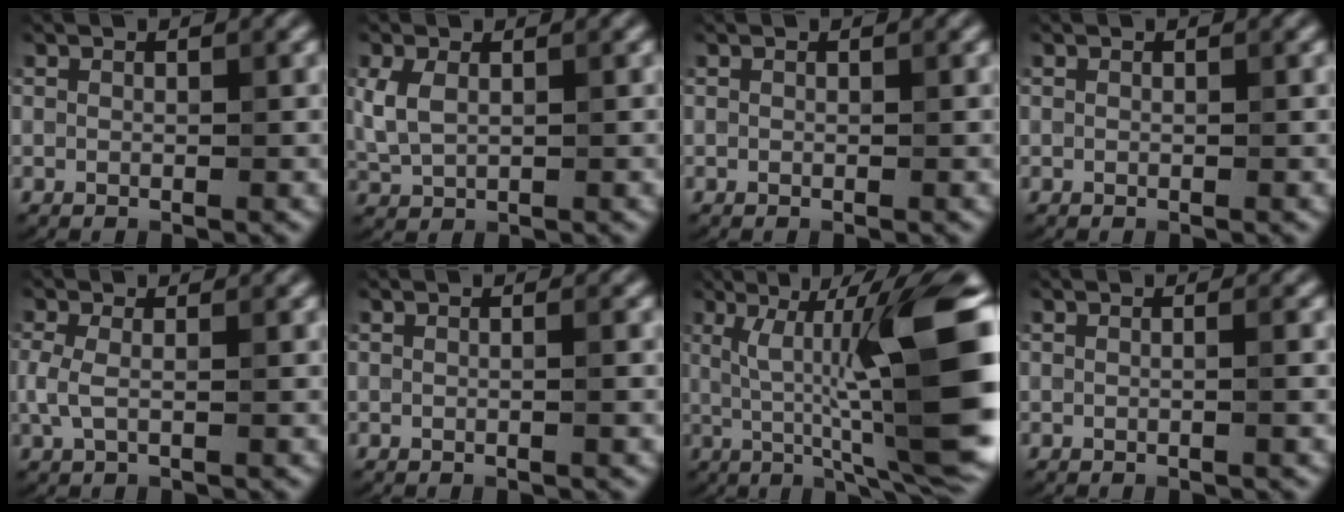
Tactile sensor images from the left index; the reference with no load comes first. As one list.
[{"total": 2.3, "force": [0.4, 1.4, 1.8], "torque": [-0.053, -0.001, 0.012]}, {"total": 0.0}, {"total": 0.0}, {"total": 1.5, "force": [-0.4, 0.7, 1.3], "torque": [-0.041, -0.004, -0.009]}, {"total": 1.1, "force": [-0.3, 0.5, 1.0], "torque": [-0.007, -0.006, -0.016]}, {"total": 13.8, "force": [1.0, 3.1, 13.4], "torque": [-0.183, 0.008, 0.018]}, {"total": 1.5, "force": [-0.3, 0.7, 1.3], "torque": [-0.007, -0.005, -0.019]}]